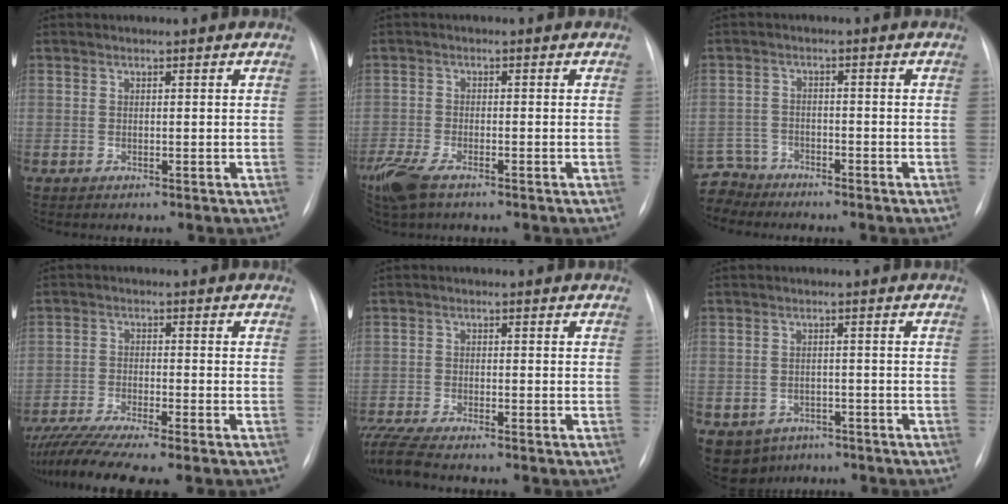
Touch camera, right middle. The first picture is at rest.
{"total": 6.9, "force": [-4.9, 2.4, 4.3], "torque": [-0.093, -0.016, -0.090]}
{"total": 5.3, "force": [-4.9, 1.7, -1.0], "torque": [0.027, -0.002, -0.095]}
{"total": 9.4, "force": [-7.9, -0.3, 5.1], "torque": [-0.090, -0.019, -0.130]}
{"total": 7.3, "force": [-6.5, 0.2, 3.4], "torque": [-0.070, -0.018, -0.116]}
{"total": 6.6, "force": [-4.0, 5.1, 1.4], "torque": [-0.029, 0.008, -0.051]}